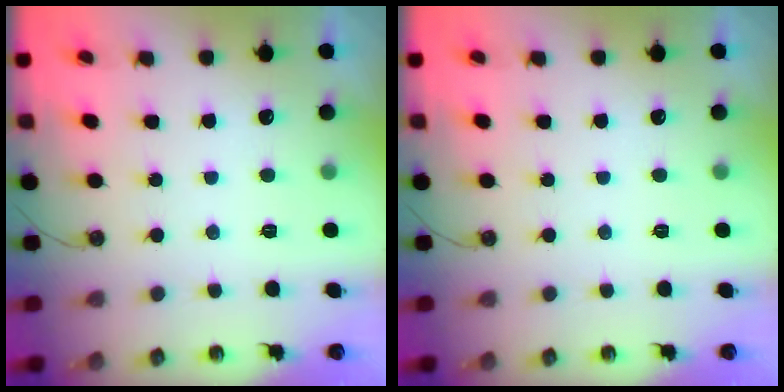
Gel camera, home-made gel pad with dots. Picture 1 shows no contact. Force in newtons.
{"total": 0.0}